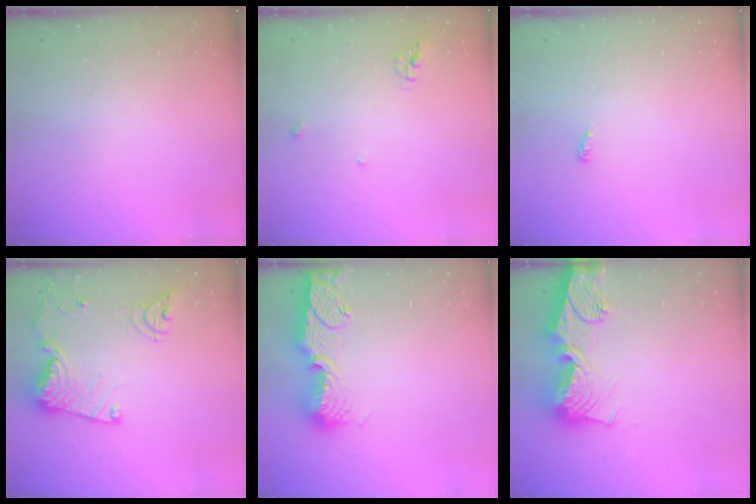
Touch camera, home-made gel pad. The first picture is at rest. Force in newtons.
{"total": 5.6, "press": 5.6, "slide": 0.7}
{"total": 3.5, "press": 3.5, "slide": 0.3}
{"total": 15.7, "press": 15.6, "slide": 1.7}
{"total": 12.9, "press": 12.8, "slide": 1.2}
{"total": 19.6, "press": 19.5, "slide": 1.9}